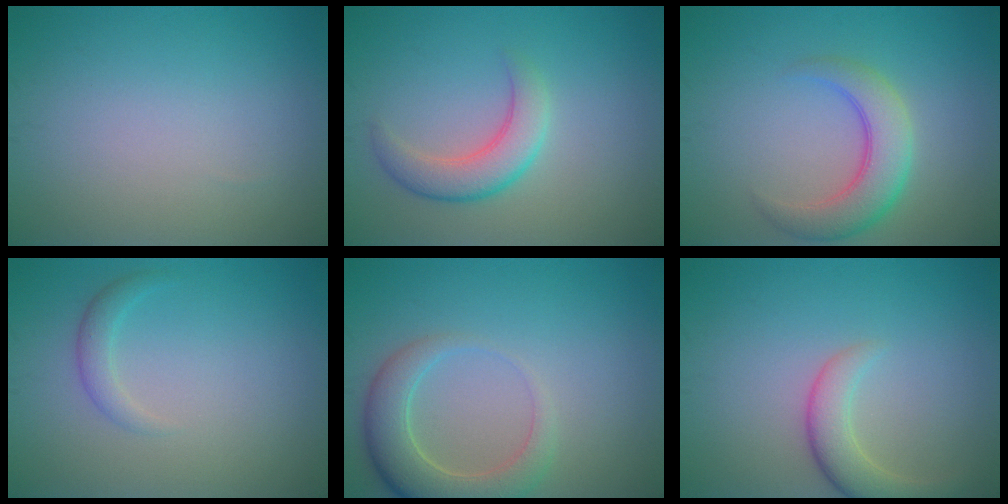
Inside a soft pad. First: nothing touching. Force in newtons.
{"total": 3.7, "press": 3.7, "slide": 0.2}
{"total": 4.7, "press": 4.7, "slide": 0.2}
{"total": 1.5, "press": 1.5, "slide": 0.0}
{"total": 5.0, "press": 4.9, "slide": 0.6}
{"total": 3.6, "press": 3.6, "slide": 0.4}